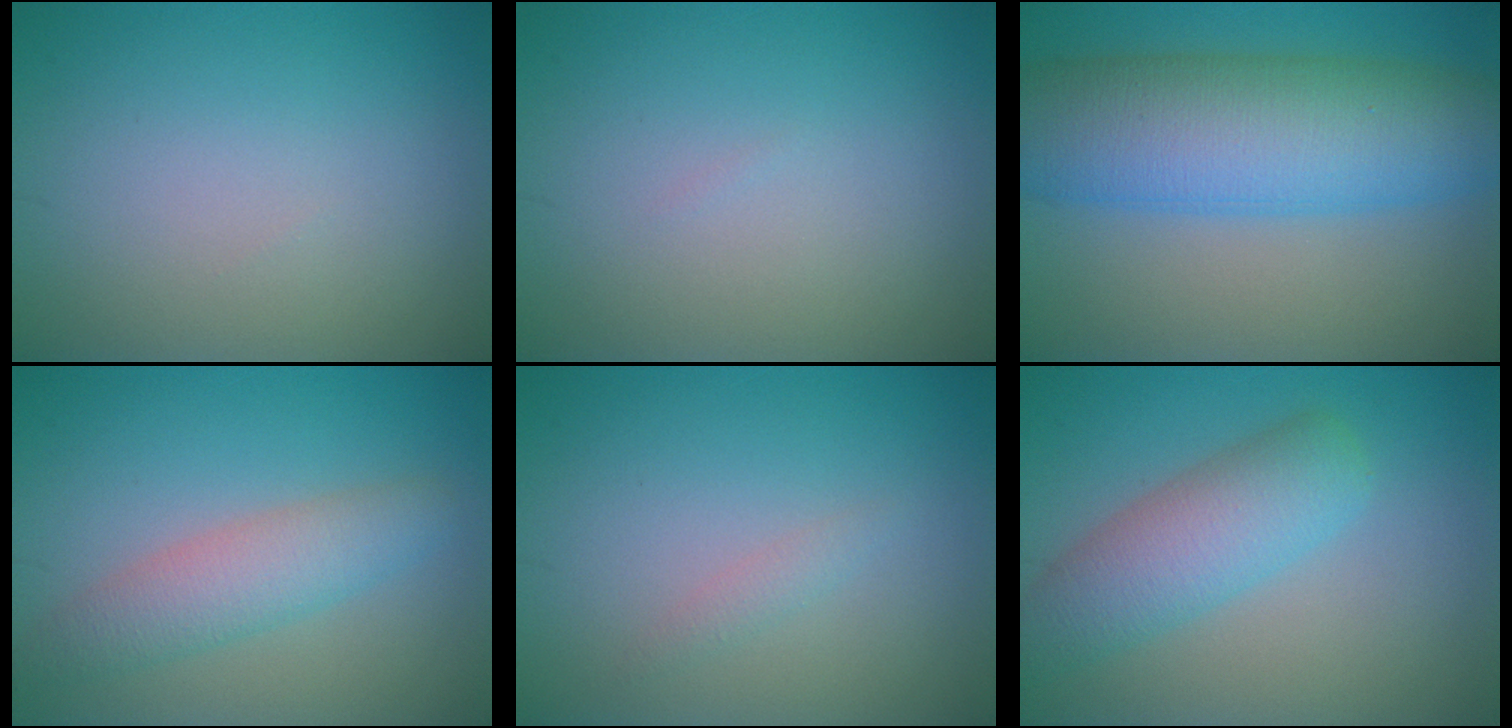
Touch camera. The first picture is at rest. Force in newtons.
{"total": 0.0}
{"total": 11.5, "press": 11.5, "slide": 0.2}
{"total": 3.8, "press": 3.8, "slide": 0.0}
{"total": 0.9, "press": 0.9, "slide": 0.1}
{"total": 5.3, "press": 5.3, "slide": 0.2}